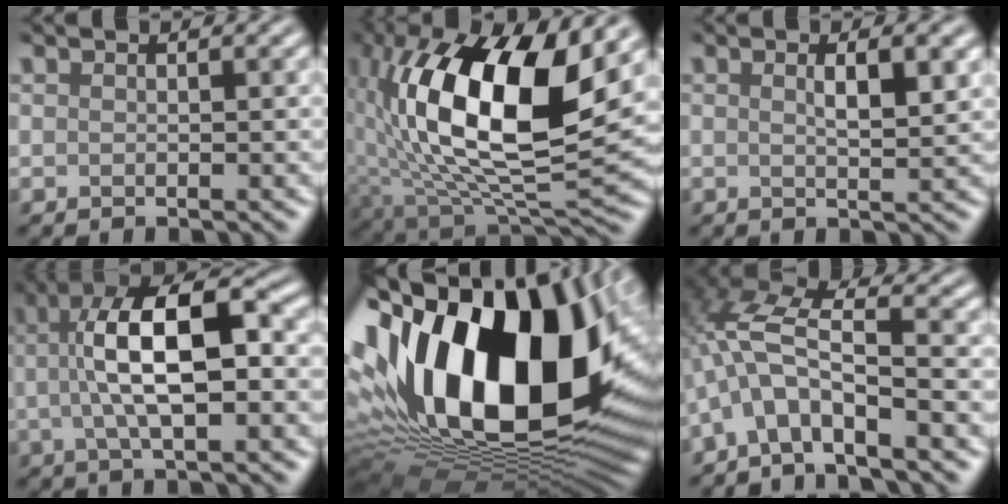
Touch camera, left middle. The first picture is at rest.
{"total": 15.4, "force": [3.4, 6.8, 13.5], "torque": [-0.250, 0.006, 0.067]}
{"total": 2.9, "force": [0.7, 0.5, 2.7], "torque": [-0.038, 0.010, 0.020]}
{"total": 9.4, "force": [0.8, 3.1, 8.9], "torque": [-0.148, 0.026, 0.019]}
{"total": 20.7, "force": [4.9, 12.1, 16.0], "torque": [-0.310, 0.008, 0.098]}
{"total": 7.2, "force": [-2.5, 2.5, 6.2], "torque": [-0.138, 0.031, -0.047]}